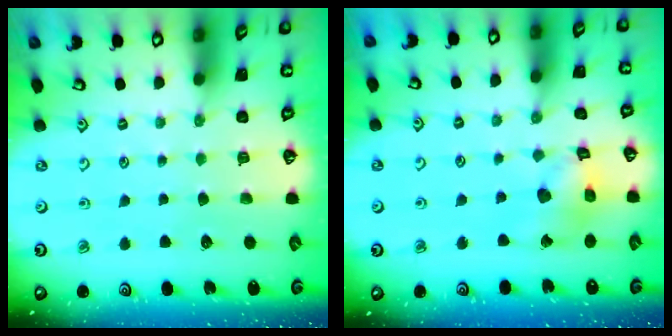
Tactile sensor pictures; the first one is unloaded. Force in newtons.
{"total": 11.2, "press": 11.1, "slide": 1.2}